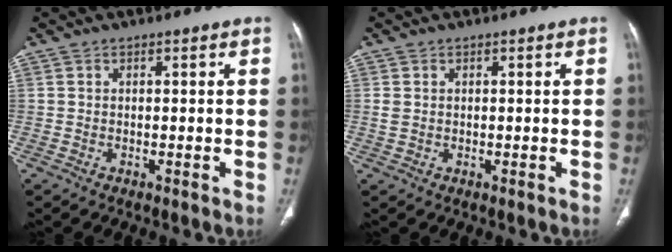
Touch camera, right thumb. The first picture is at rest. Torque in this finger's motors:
{"motor_torque": [-0.13, -0.18, -0.17, 0.03, 0.00]}